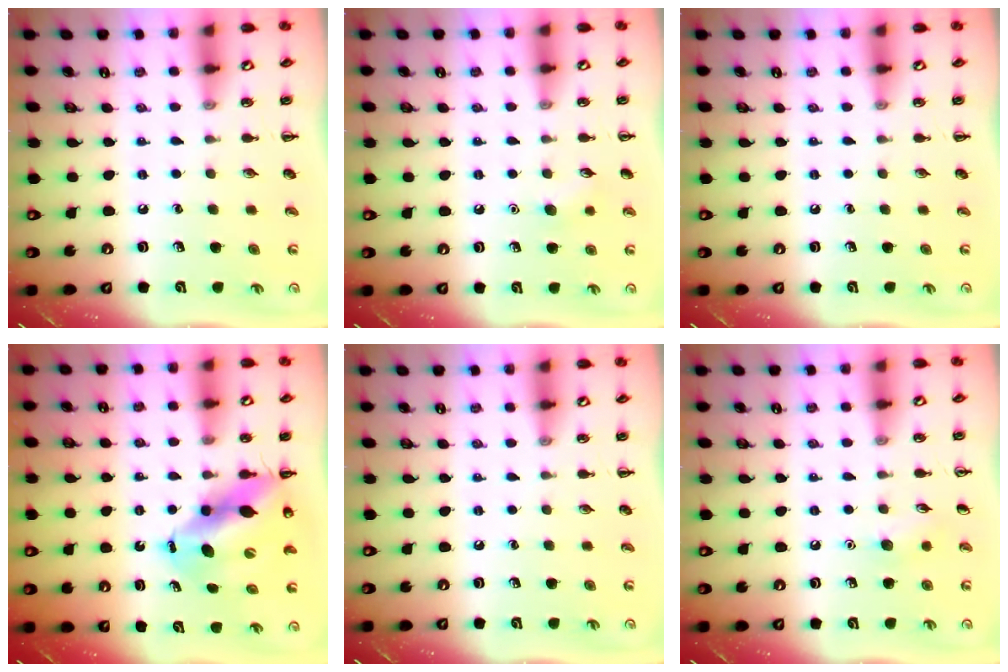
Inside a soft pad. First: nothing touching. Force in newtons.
{"total": 5.6, "press": 5.4, "slide": 1.5}
{"total": 0.0}
{"total": 11.7, "press": 11.3, "slide": 3.0}
{"total": 0.0}
{"total": 6.6, "press": 6.3, "slide": 1.9}